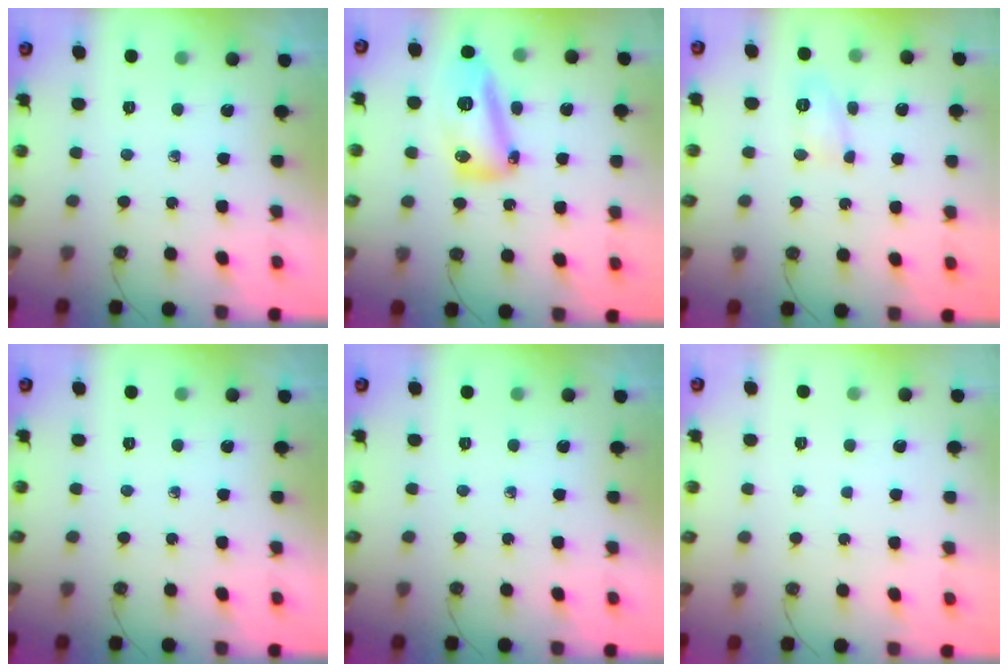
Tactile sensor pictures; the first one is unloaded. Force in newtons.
{"total": 16.4, "press": 14.7, "slide": 7.2}
{"total": 6.6, "press": 6.6, "slide": 0.5}
{"total": 0.0}
{"total": 0.0}
{"total": 1.2, "press": 1.2, "slide": 0.0}